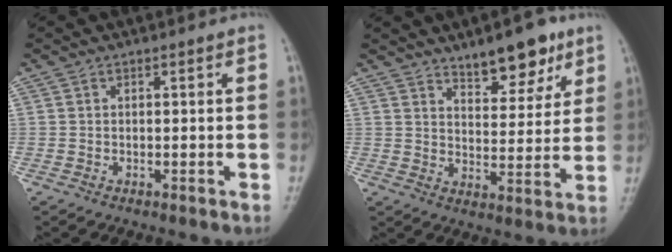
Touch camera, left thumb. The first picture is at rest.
{"total": 10.2, "force": [7.0, 4.1, 6.2], "torque": [-0.058, -0.044, 0.107]}